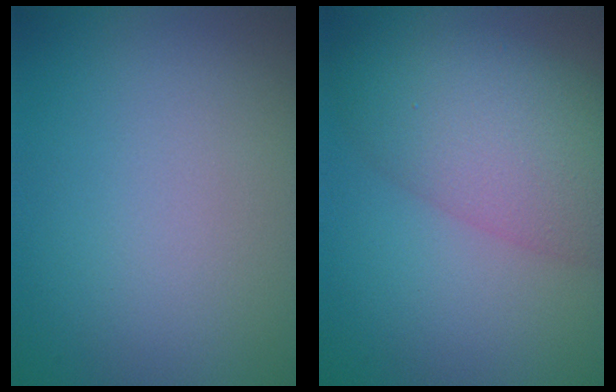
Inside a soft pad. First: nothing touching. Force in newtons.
{"total": 7.7, "press": 7.7, "slide": 0.1}